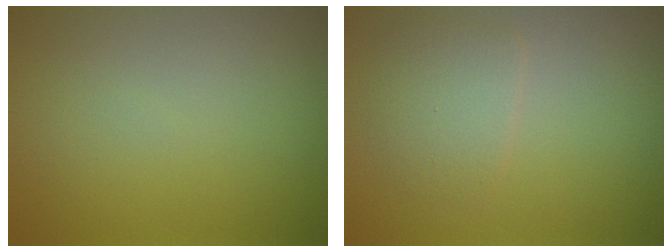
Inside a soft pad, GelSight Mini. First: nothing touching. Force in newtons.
{"total": 2.4, "press": 2.4, "slide": 0.1}